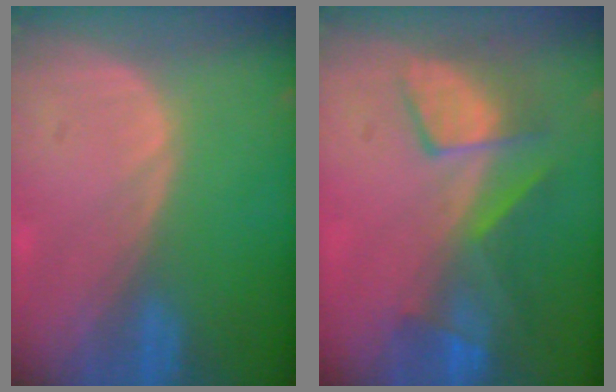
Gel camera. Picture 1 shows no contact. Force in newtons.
{"total": 7.7, "press": 7.2, "slide": 2.6}